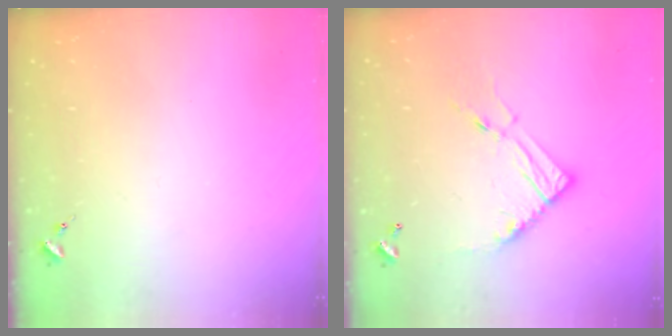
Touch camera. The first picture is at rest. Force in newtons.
{"total": 12.6, "press": 12.6, "slide": 1.2}